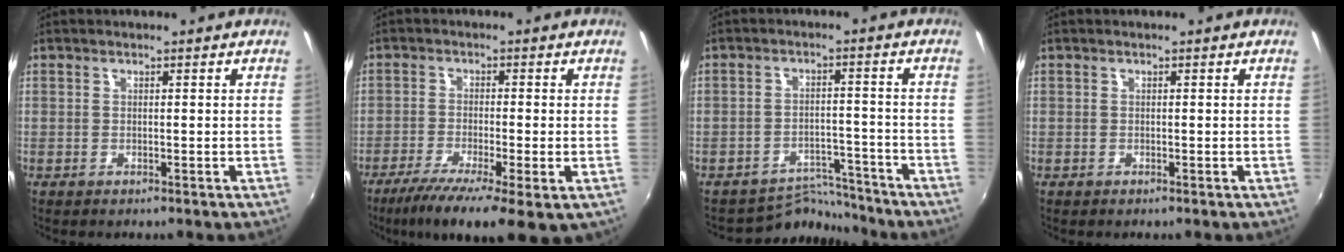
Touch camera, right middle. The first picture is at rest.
{"total": 10.8, "force": [-5.8, 2.5, 8.7], "torque": [-0.174, -0.036, -0.096]}
{"total": 6.7, "force": [-6.5, 1.3, -0.9], "torque": [0.001, 0.016, -0.103]}
{"total": 0.0}